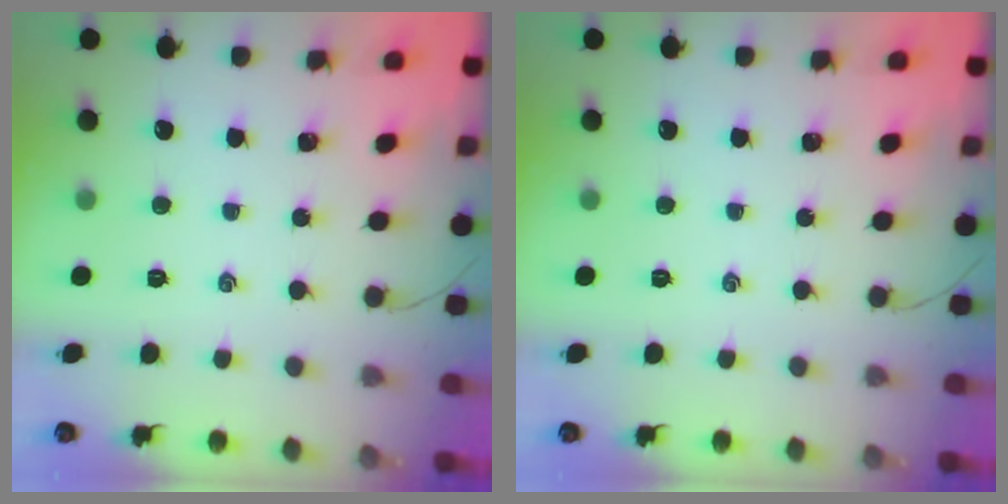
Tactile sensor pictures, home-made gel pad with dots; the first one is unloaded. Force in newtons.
{"total": 0.0}